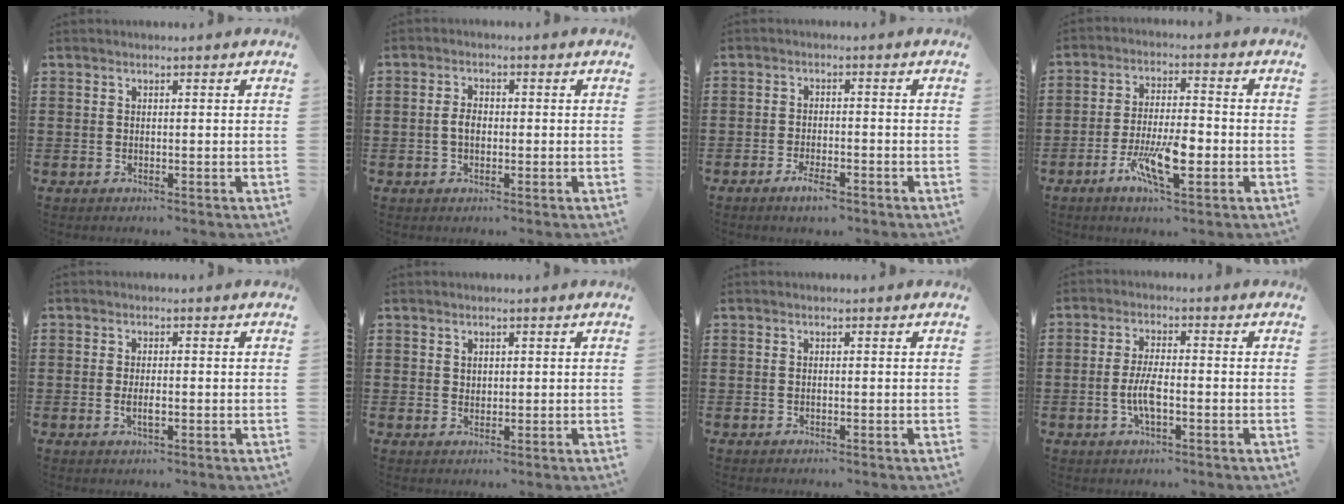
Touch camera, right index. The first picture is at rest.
{"total": 2.6, "force": [-0.3, 1.6, 2.1], "torque": [-0.048, 0.003, -0.010]}
{"total": 3.2, "force": [-2.1, 0.7, 2.2], "torque": [-0.044, -0.002, -0.039]}
{"total": 8.9, "force": [-3.7, 2.8, 7.6], "torque": [-0.153, -0.004, -0.068]}
{"total": 2.5, "force": [-0.5, 0.8, 2.3], "torque": [-0.042, 0.000, -0.010]}
{"total": 1.2, "force": [0.9, 0.8, 0.2], "torque": [-0.006, 0.004, 0.016]}
{"total": 0.0}
{"total": 4.9, "force": [-1.2, 1.5, 4.6], "torque": [-0.101, -0.002, -0.027]}